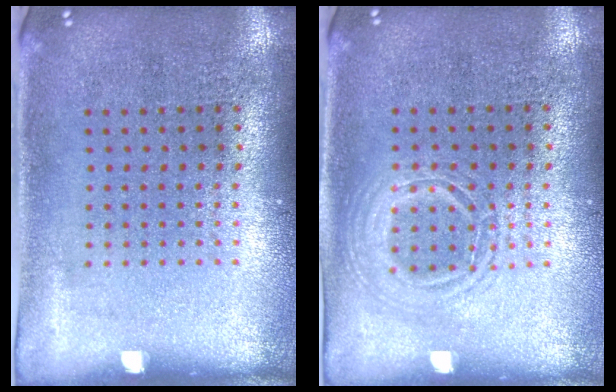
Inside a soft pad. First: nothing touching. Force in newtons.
{"total": 1.1, "press": 1.1, "slide": 0.1}